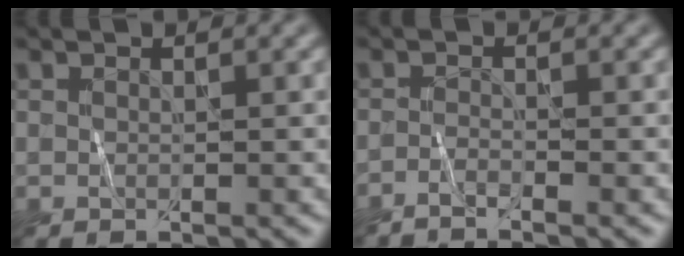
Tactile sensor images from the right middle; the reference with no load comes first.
{"total": 1.9, "force": [-1.6, 0.0, 0.9], "torque": [-0.025, 0.004, -0.036]}